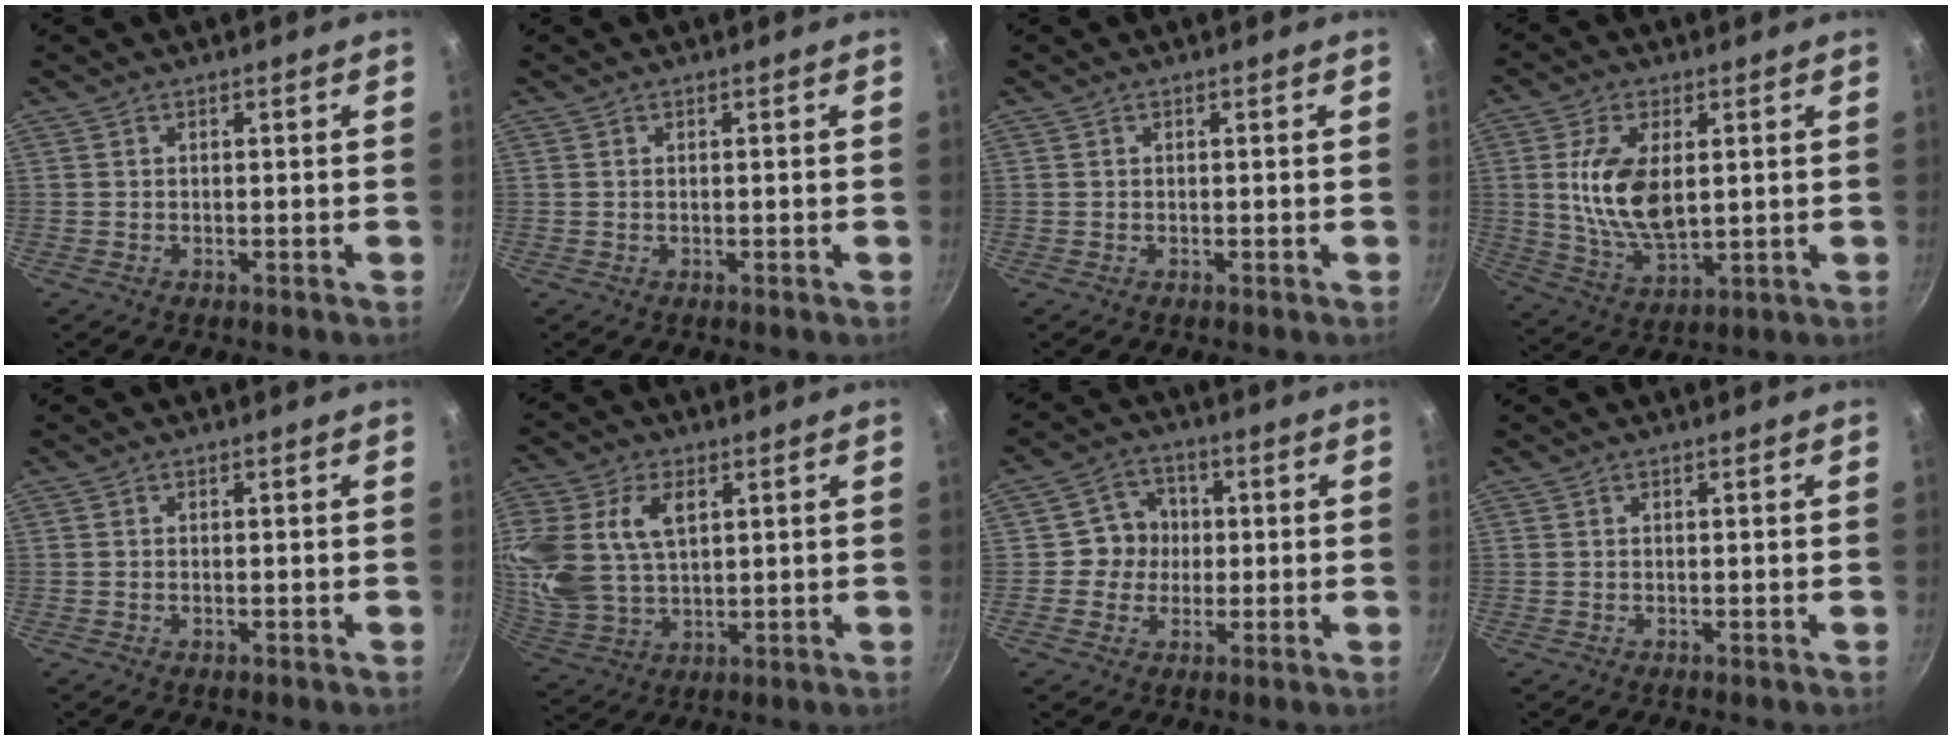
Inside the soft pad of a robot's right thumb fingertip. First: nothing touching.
{"total": 0.0}
{"total": 0.0}
{"total": 12.1, "force": [1.8, 6.3, 10.2], "torque": [-0.188, -0.013, 0.040]}
{"total": 0.7, "force": [-0.3, 0.4, 0.5], "torque": [-0.008, 0.002, -0.005]}
{"total": 17.5, "force": [5.2, 11.7, 11.9], "torque": [-0.263, -0.008, 0.107]}
{"total": 6.5, "force": [0.1, 6.2, 1.9], "torque": [0.012, 0.009, -0.012]}
{"total": 0.0}